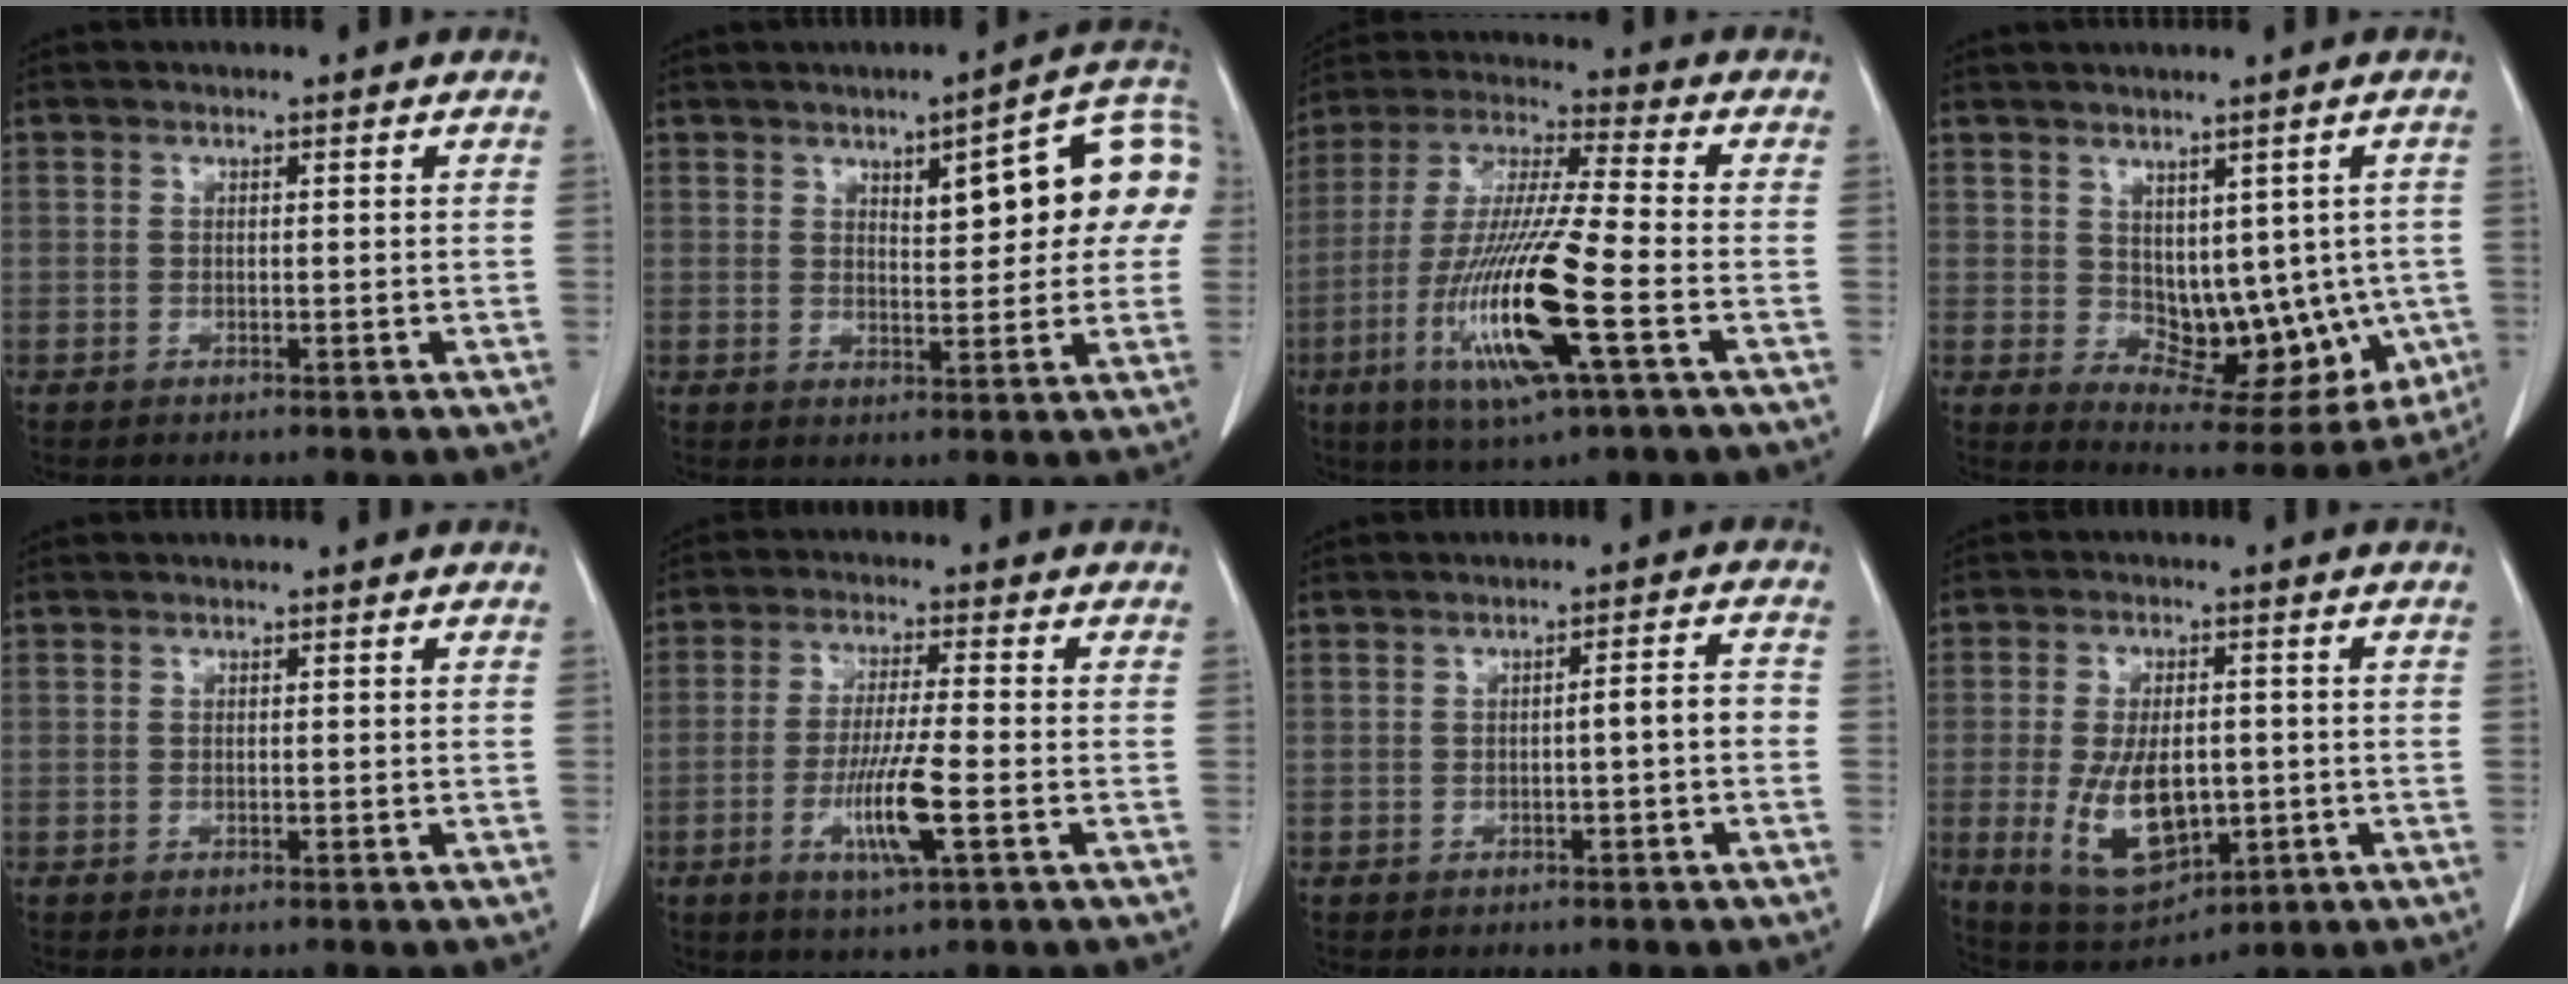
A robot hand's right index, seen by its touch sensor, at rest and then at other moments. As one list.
[{"total": 13.2, "force": [3.3, 3.7, 12.3], "torque": [-0.156, 0.033, 0.041]}, {"total": 17.7, "force": [-5.8, 0.9, 16.7], "torque": [-0.345, -0.023, -0.107]}, {"total": 12.0, "force": [-0.4, 7.3, 9.5], "torque": [-0.101, -0.001, 0.021]}, {"total": 0.0}, {"total": 8.4, "force": [-2.8, 0.1, 7.9], "torque": [-0.152, -0.013, -0.052]}, {"total": 2.9, "force": [-0.8, 0.2, 2.8], "torque": [-0.036, 0.007, -0.013]}, {"total": 11.7, "force": [-2.0, 5.8, 9.9], "torque": [-0.189, -0.009, -0.016]}]